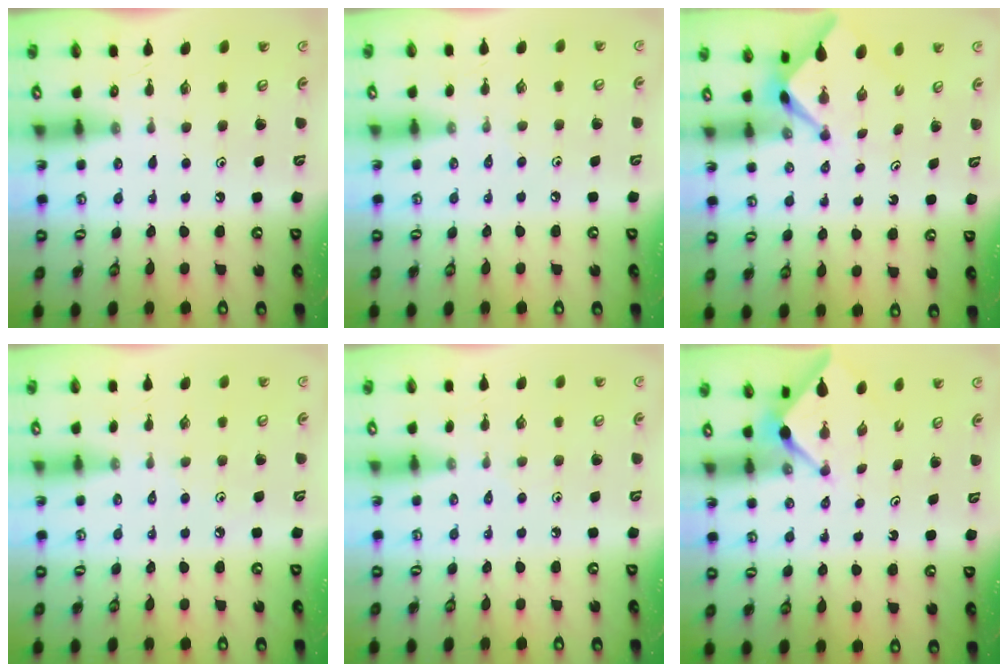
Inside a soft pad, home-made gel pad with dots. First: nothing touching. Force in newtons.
{"total": 2.5, "press": 2.5, "slide": 0.5}
{"total": 2.2, "press": 2.2, "slide": 0.1}
{"total": 2.9, "press": 2.8, "slide": 0.5}
{"total": 2.5, "press": 2.5, "slide": 0.4}
{"total": 2.9, "press": 2.9, "slide": 0.3}